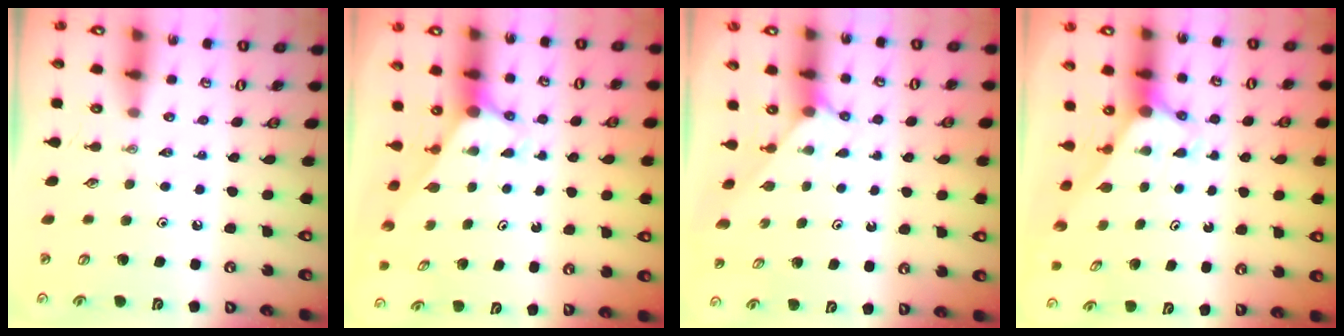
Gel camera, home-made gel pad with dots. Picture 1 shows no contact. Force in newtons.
{"total": 2.8, "press": 2.8, "slide": 0.0}
{"total": 2.4, "press": 2.4, "slide": 0.2}
{"total": 2.6, "press": 2.6, "slide": 0.0}